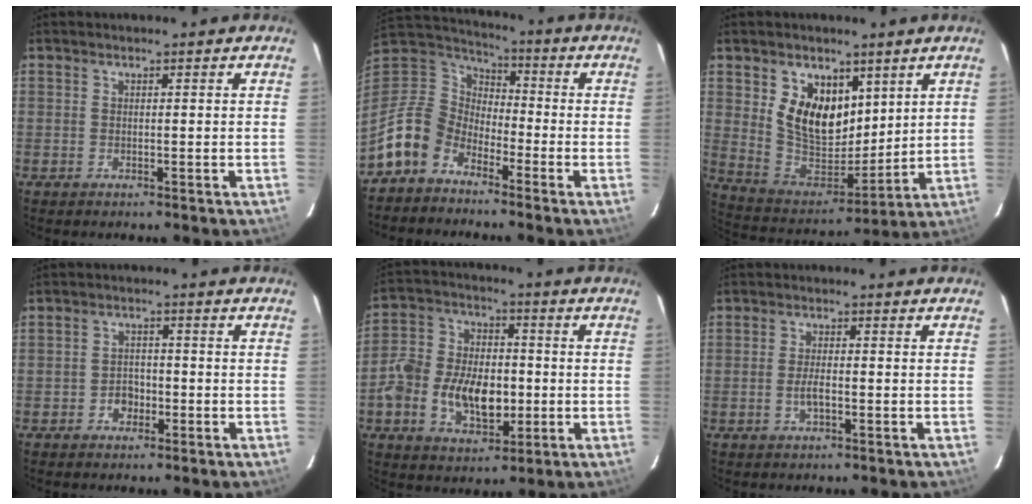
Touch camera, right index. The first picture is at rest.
{"total": 11.2, "force": [-7.9, 7.1, 3.6], "torque": [-0.094, 0.026, -0.165]}
{"total": 13.9, "force": [5.9, 9.2, 8.5], "torque": [-0.159, -0.004, 0.127]}
{"total": 3.1, "force": [-1.5, 2.5, 1.2], "torque": [-0.025, 0.009, -0.019]}
{"total": 14.8, "force": [-3.4, 9.6, 10.8], "torque": [-0.229, 0.016, -0.056]}
{"total": 2.8, "force": [-0.9, 0.9, 2.5], "torque": [-0.052, 0.000, -0.018]}